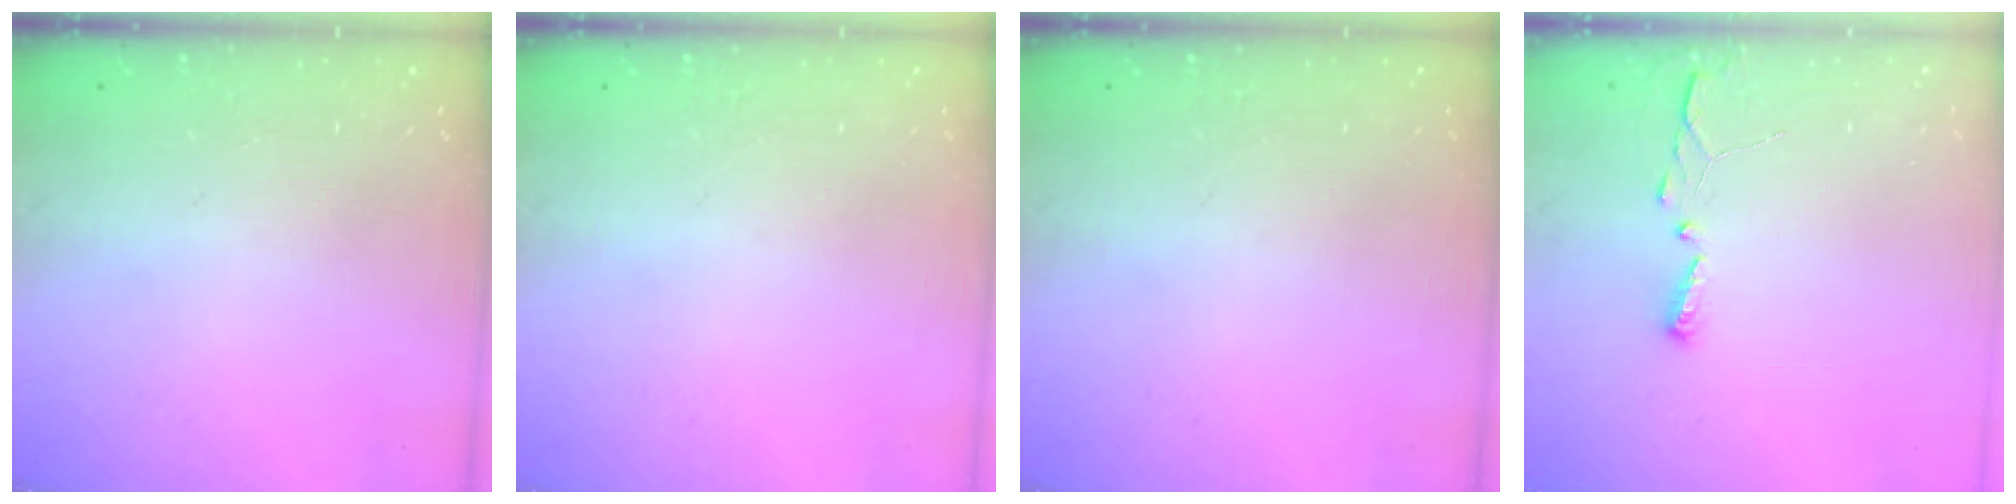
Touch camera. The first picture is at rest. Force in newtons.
{"total": 0.0}
{"total": 0.0}
{"total": 2.9, "press": 2.9, "slide": 0.4}